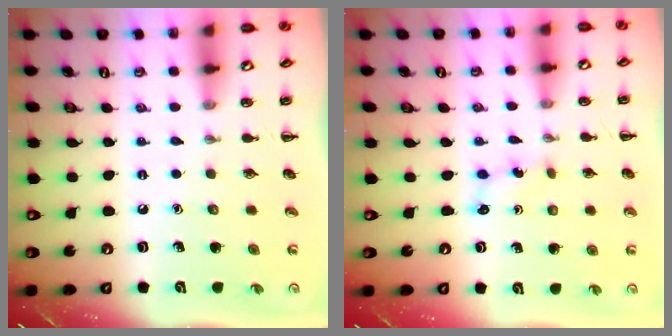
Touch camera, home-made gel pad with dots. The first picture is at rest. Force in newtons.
{"total": 2.8, "press": 2.6, "slide": 1.0}